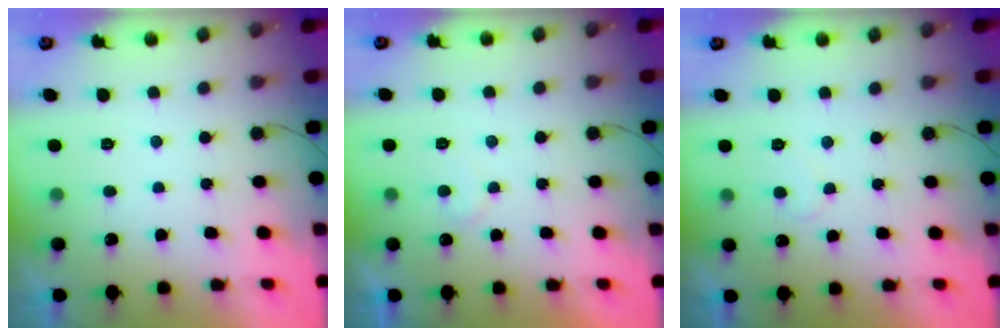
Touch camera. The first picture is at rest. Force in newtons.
{"total": 5.6, "press": 5.6, "slide": 0.3}
{"total": 4.5, "press": 4.5, "slide": 0.3}